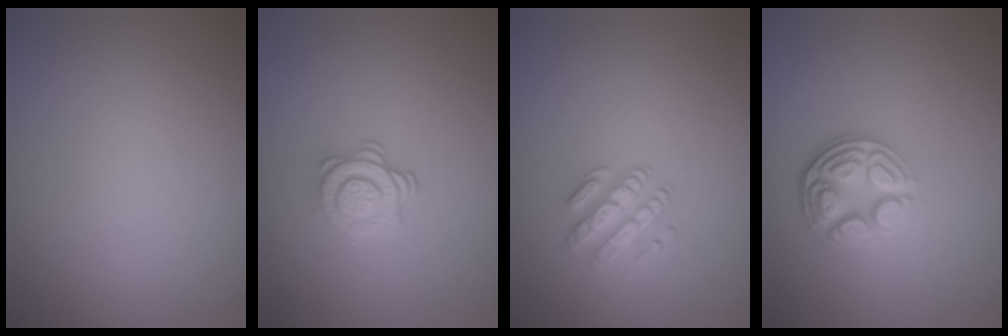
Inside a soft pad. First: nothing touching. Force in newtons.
{"total": 2.4, "press": 2.0, "slide": 1.4}
{"total": 2.4, "press": 2.3, "slide": 0.6}
{"total": 5.0, "press": 3.5, "slide": 3.5}